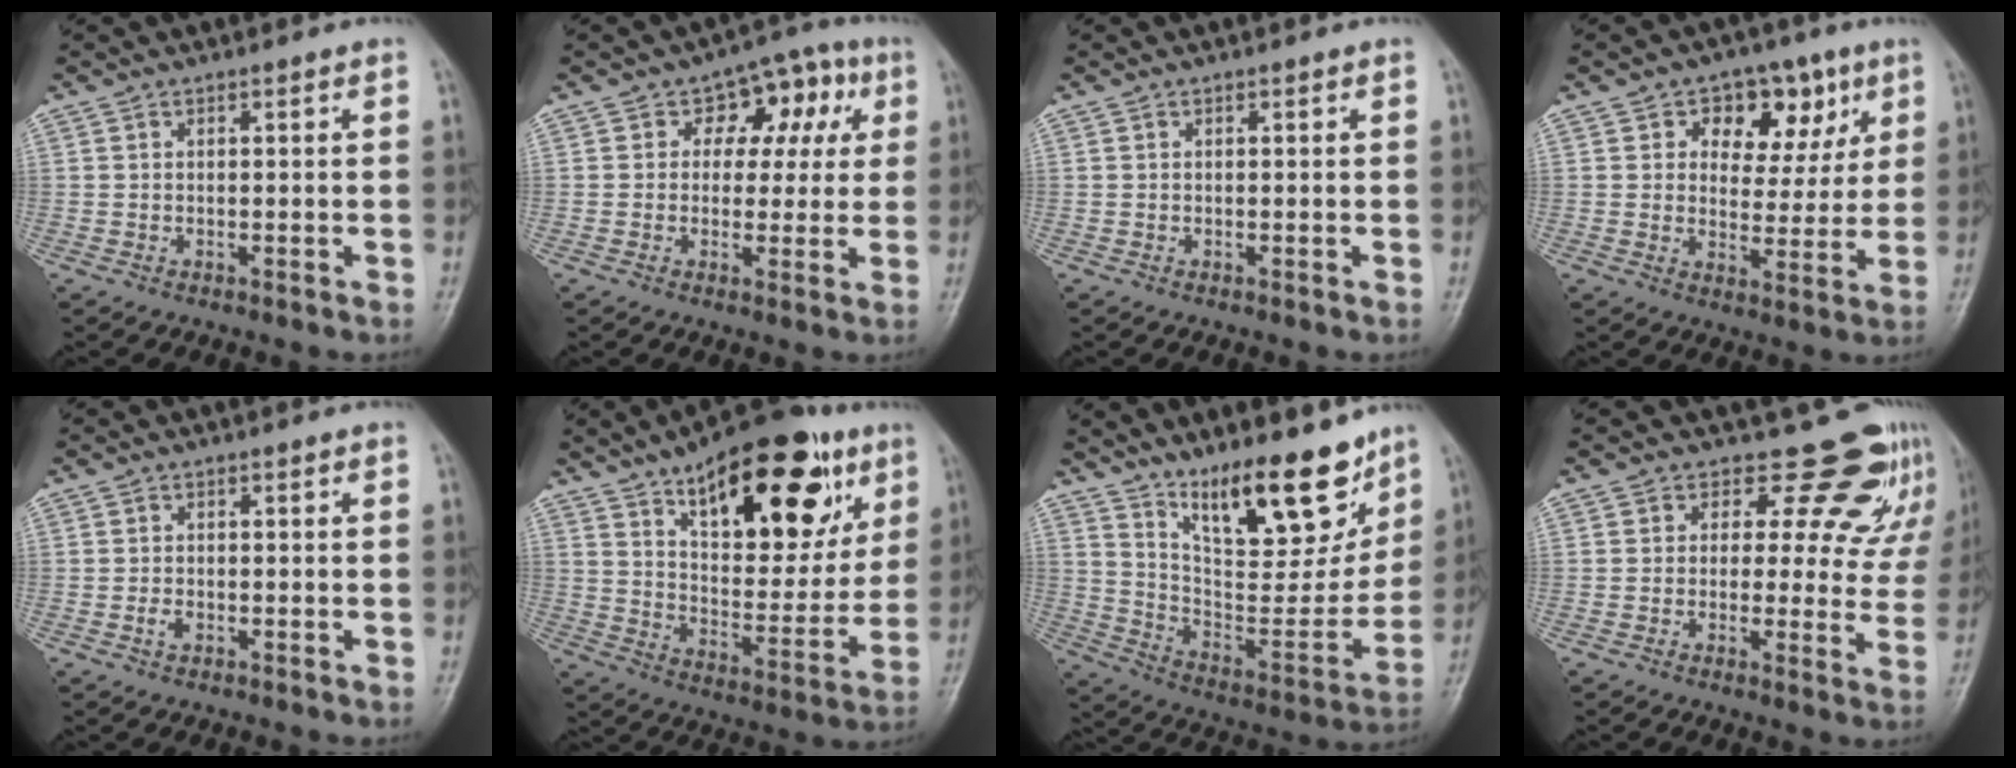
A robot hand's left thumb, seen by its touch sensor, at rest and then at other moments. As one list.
[{"total": 9.7, "force": [2.5, 6.9, 6.3], "torque": [-0.027, 0.018, 0.027]}, {"total": 0.0}, {"total": 11.7, "force": [5.0, 8.1, 6.9], "torque": [-0.042, -0.011, 0.070]}, {"total": 1.6, "force": [-0.6, 1.1, 1.0], "torque": [-0.019, 0.005, -0.013]}, {"total": 27.4, "force": [13.9, 12.2, 20.2], "torque": [-0.251, -0.034, 0.216]}, {"total": 21.0, "force": [13.9, 7.4, 13.9], "torque": [-0.166, -0.084, 0.237]}, {"total": 13.7, "force": [10.9, 7.2, 4.0], "torque": [0.014, -0.059, 0.108]}]